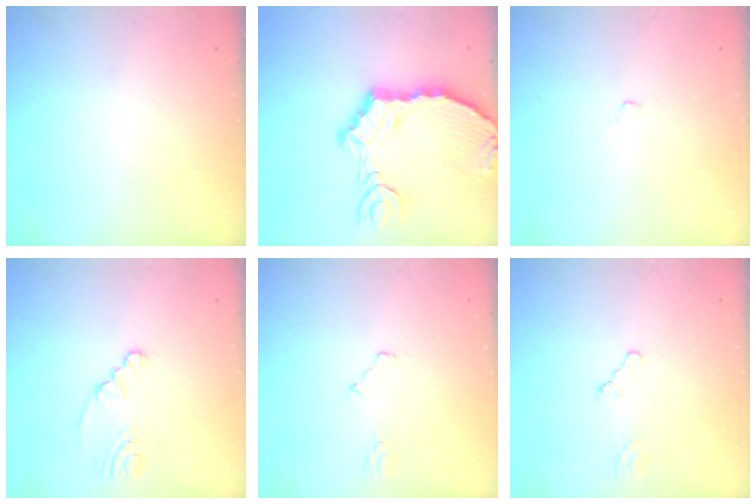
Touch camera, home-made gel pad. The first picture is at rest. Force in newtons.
{"total": 13.6, "press": 13.6, "slide": 1.5}
{"total": 2.9, "press": 2.9, "slide": 0.4}
{"total": 2.6, "press": 2.4, "slide": 0.9}
{"total": 2.9, "press": 2.9, "slide": 0.3}
{"total": 1.0, "press": 1.0, "slide": 0.3}